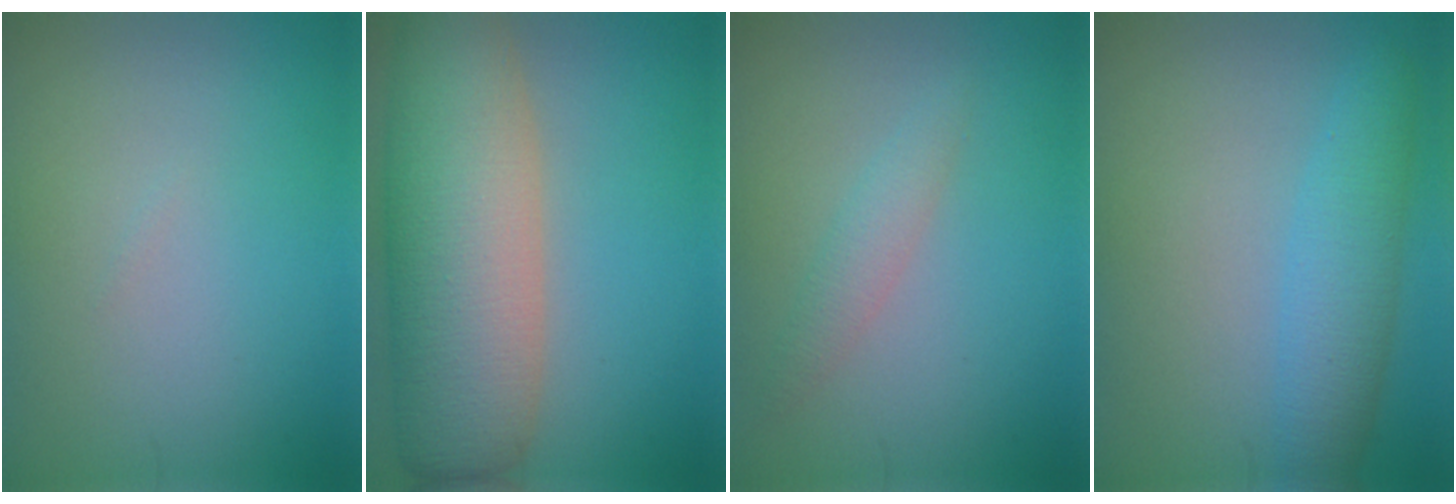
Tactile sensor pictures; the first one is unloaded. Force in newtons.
{"total": 10.8, "press": 10.8, "slide": 1.0}
{"total": 1.6, "press": 1.6, "slide": 0.1}
{"total": 4.3, "press": 4.3, "slide": 0.1}